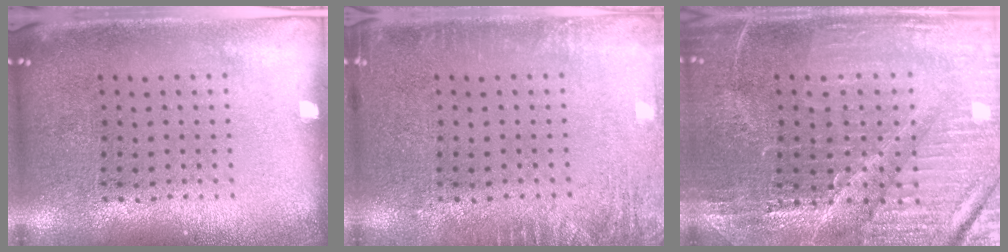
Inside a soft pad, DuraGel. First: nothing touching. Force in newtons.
{"total": 2.1, "press": 2.1, "slide": 0.4}
{"total": 3.5, "press": 3.5, "slide": 0.6}